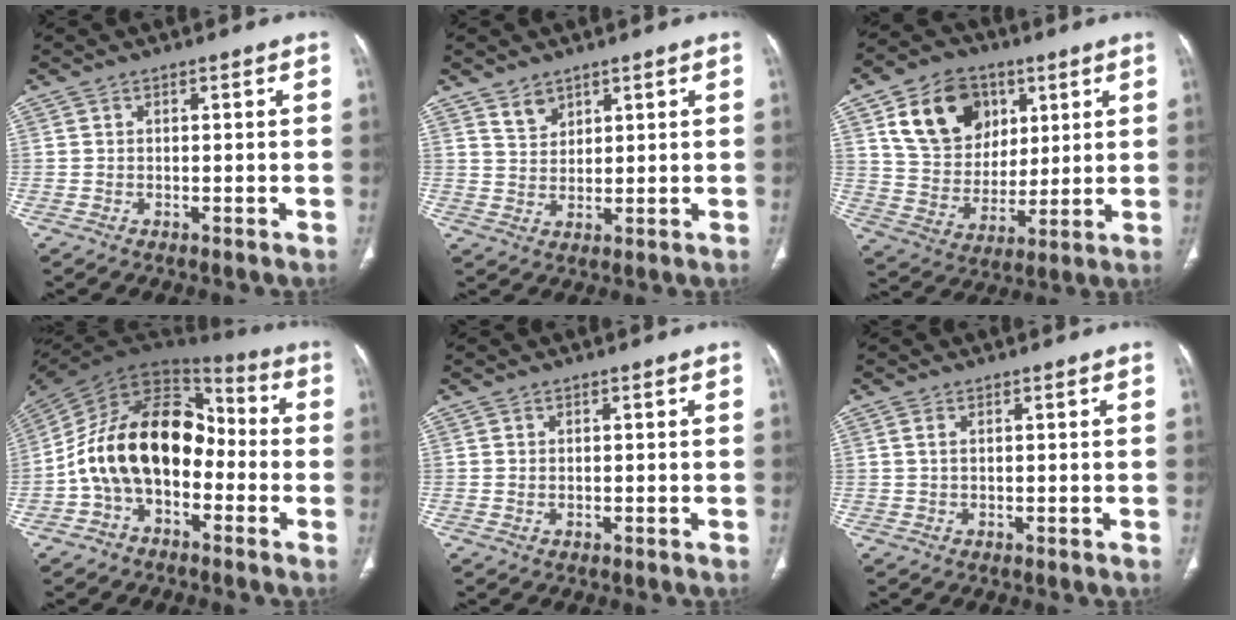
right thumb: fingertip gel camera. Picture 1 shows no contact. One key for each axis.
{"total": 3.4, "fx": 2.6, "fy": 2.0, "fz": 0.9, "tx": -0.003, "ty": -0.023, "tz": 0.054}
{"total": 17.2, "fx": 7.1, "fy": 13.1, "fz": 8.6, "tx": -0.116, "ty": -0.016, "tz": 0.133}
{"total": 19.1, "fx": -3.5, "fy": 12.5, "fz": 14.0, "tx": -0.222, "ty": 0.071, "tz": -0.070}
{"total": 0.0}
{"total": 1.2, "fx": 0.5, "fy": 0.5, "fz": 0.9, "tx": -0.028, "ty": 0.008, "tz": 0.014}